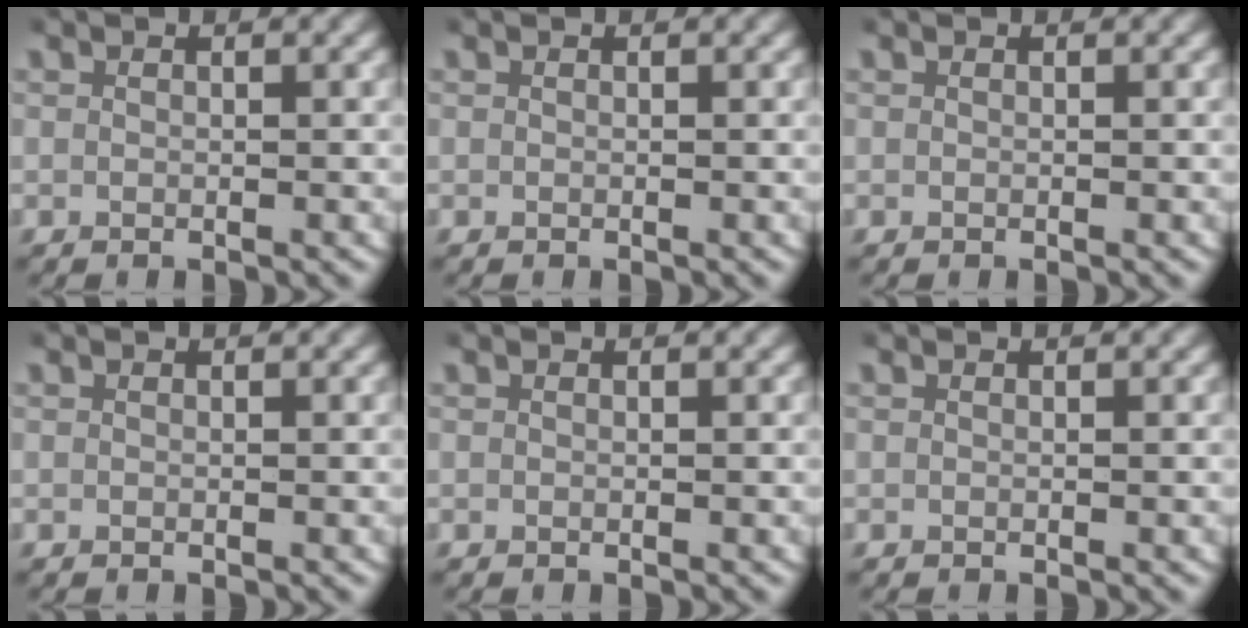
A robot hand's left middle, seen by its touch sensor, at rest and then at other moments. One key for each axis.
{"total": 0.0}
{"total": 0.0}
{"total": 0.0}
{"total": 0.0}
{"total": 0.0}